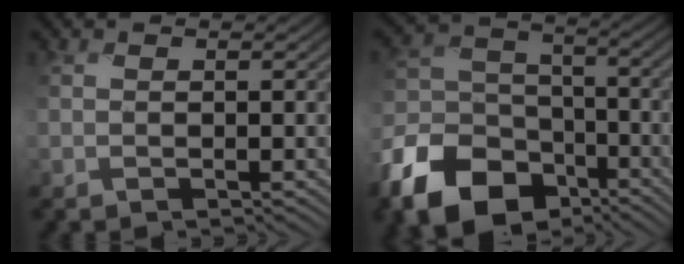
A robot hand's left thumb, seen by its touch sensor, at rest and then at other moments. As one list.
[{"total": 15.0, "force": [-8.6, 10.0, 7.0], "torque": [-0.207, -0.034, -0.154]}]